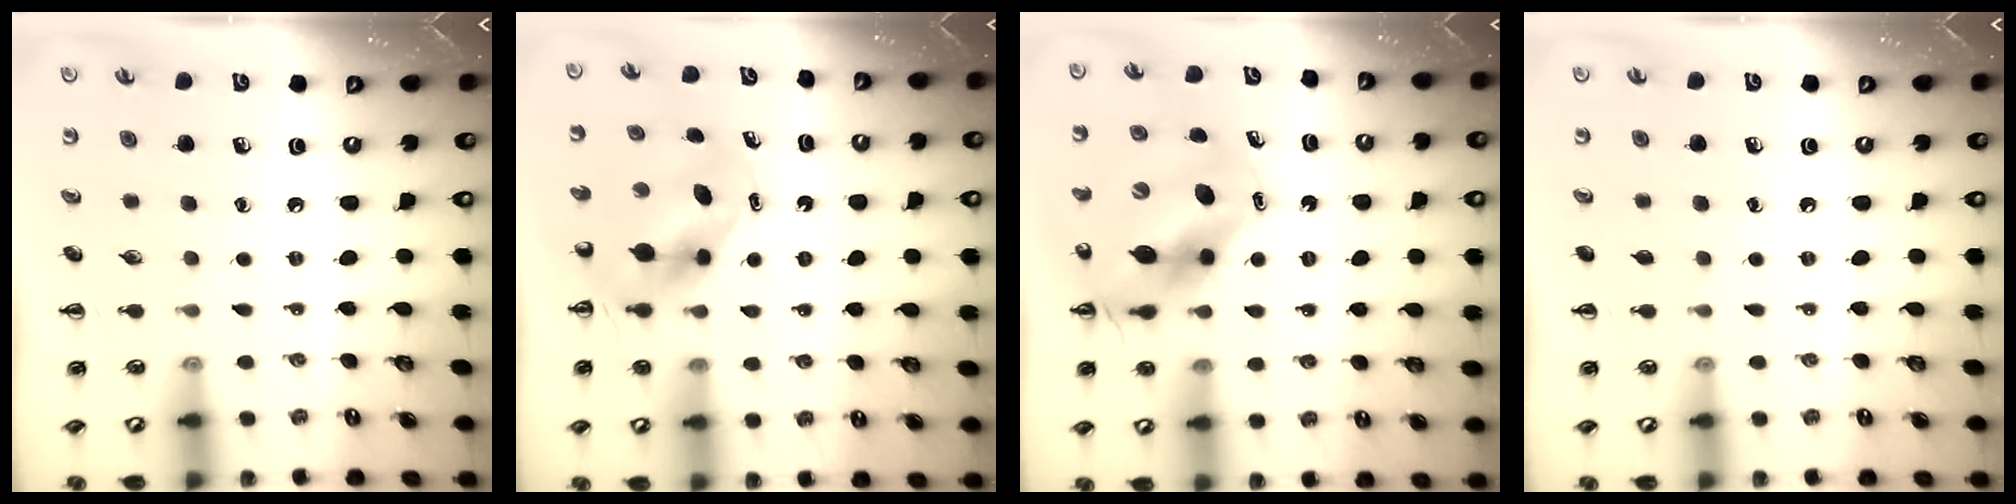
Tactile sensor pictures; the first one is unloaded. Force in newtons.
{"total": 5.3, "press": 5.1, "slide": 1.4}
{"total": 11.8, "press": 11.3, "slide": 3.2}
{"total": 0.0}